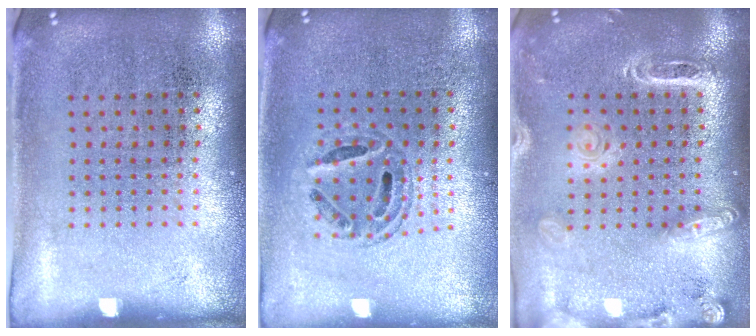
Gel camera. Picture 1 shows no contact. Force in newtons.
{"total": 0.7, "press": 0.7, "slide": 0.2}
{"total": 2.0, "press": 1.8, "slide": 0.8}